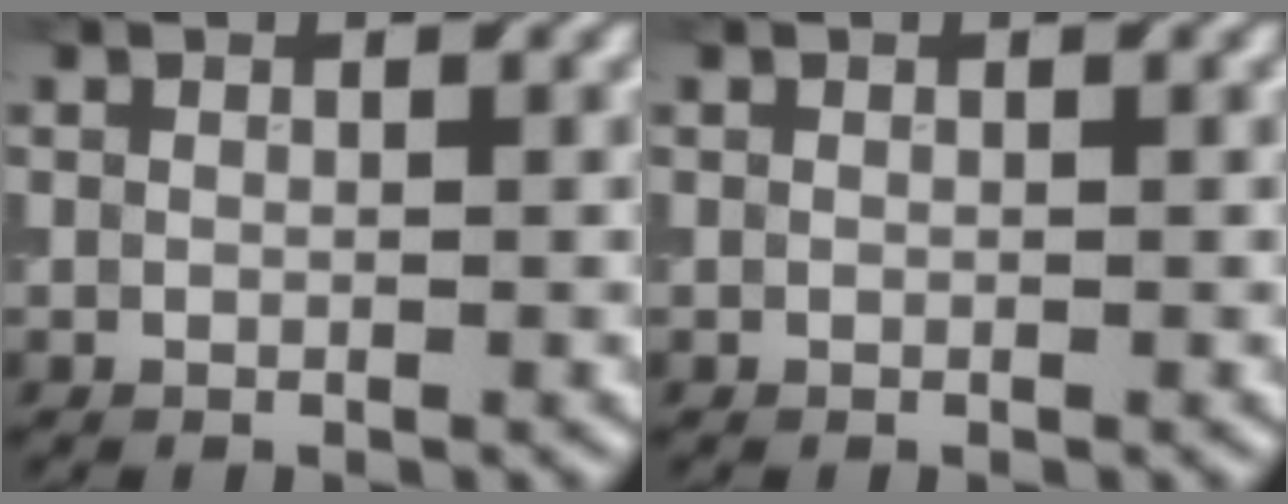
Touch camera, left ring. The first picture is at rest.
{"total": 0.0}